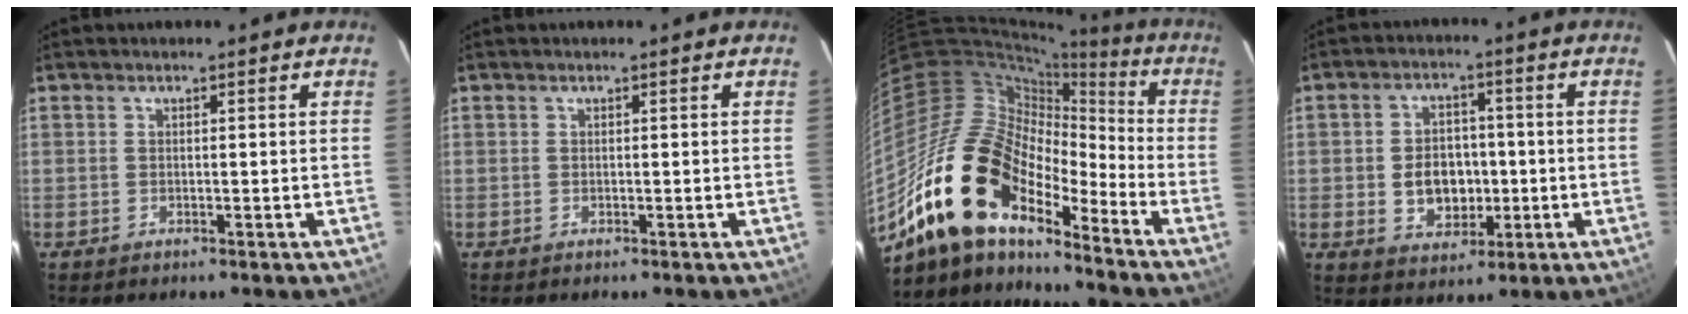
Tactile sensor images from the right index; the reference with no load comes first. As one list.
[{"total": 0.0}, {"total": 18.1, "force": [-13.0, 8.5, 9.2], "torque": [-0.162, -0.003, -0.255]}, {"total": 8.2, "force": [-1.1, 6.4, 5.0], "torque": [-0.103, 0.010, -0.006]}]